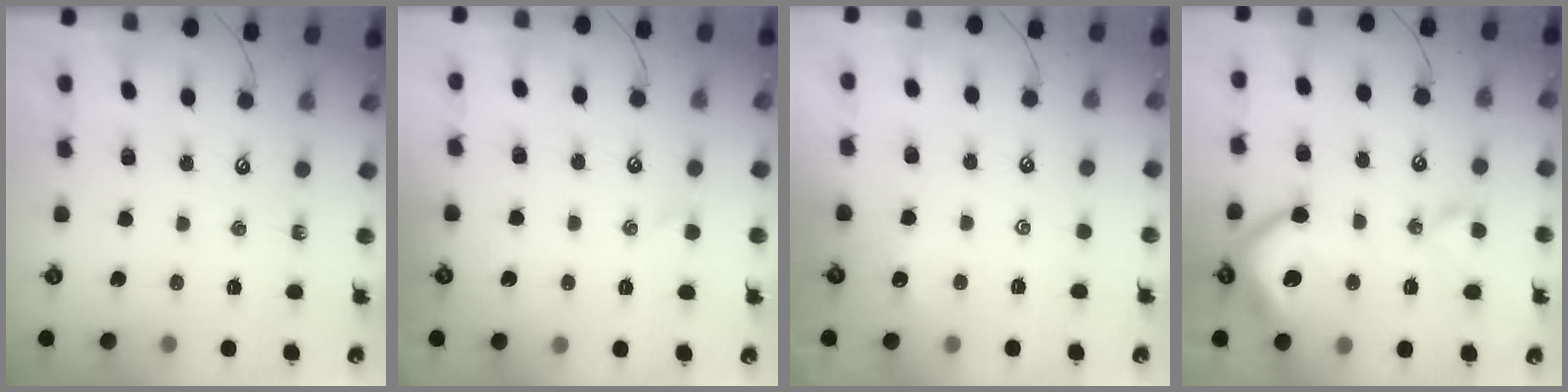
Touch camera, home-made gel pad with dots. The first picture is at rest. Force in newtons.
{"total": 0.7, "press": 0.5, "slide": 0.5}
{"total": 1.1, "press": 1.1, "slide": 0.3}
{"total": 13.1, "press": 13.0, "slide": 1.7}